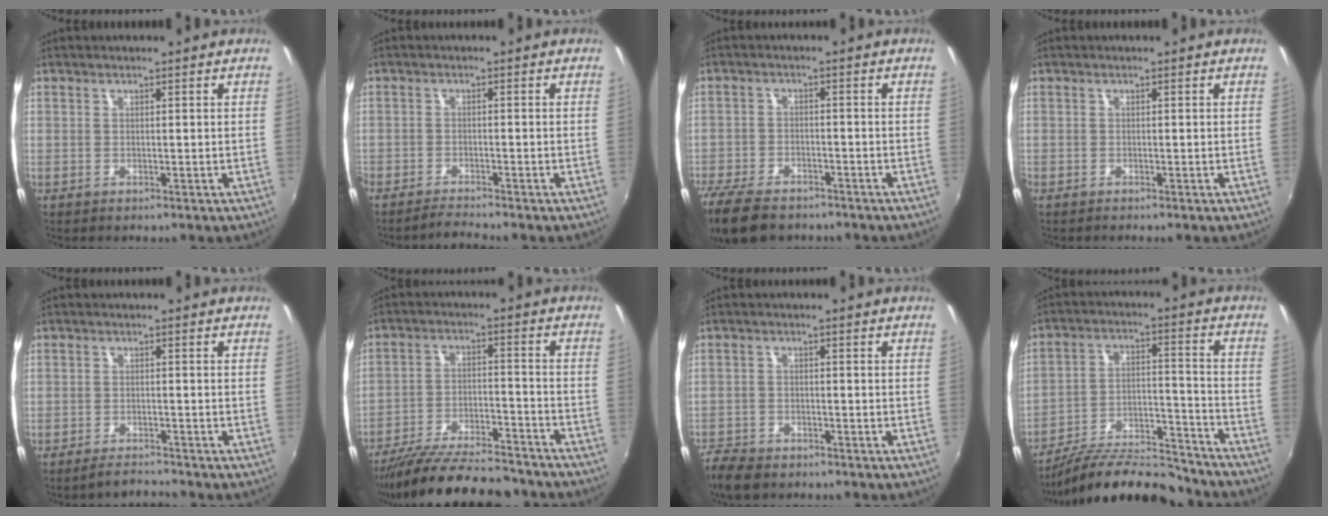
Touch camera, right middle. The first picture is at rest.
{"total": 2.8, "force": [-2.8, -0.4, 0.4], "torque": [-0.024, -0.008, -0.056]}
{"total": 12.3, "force": [-9.7, 5.1, 5.6], "torque": [-0.151, -0.028, -0.173]}
{"total": 0.5, "force": [-0.5, 0.0, 0.1], "torque": [-0.001, -0.005, -0.011]}
{"total": 2.4, "force": [-2.4, 0.2, 0.3], "torque": [-0.016, -0.001, -0.043]}
{"total": 20.6, "force": [-17.9, 4.2, 9.3], "torque": [-0.177, -0.031, -0.267]}
{"total": 6.8, "force": [-5.7, 2.9, 2.4], "torque": [-0.078, -0.017, -0.107]}
{"total": 18.8, "force": [-16.9, 4.2, 7.0], "torque": [-0.127, 0.010, -0.251]}